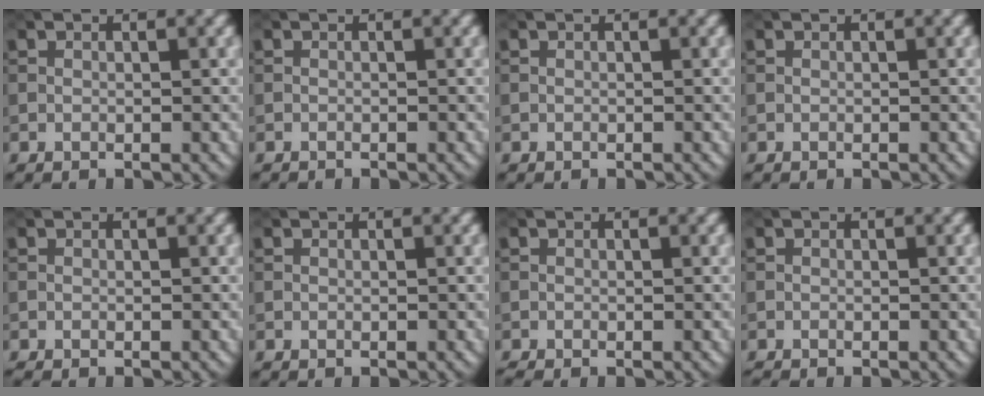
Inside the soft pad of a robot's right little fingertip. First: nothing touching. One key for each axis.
{"total": 0.9, "fx": -0.9, "fy": -0.2, "fz": 0.0, "tx": -0.001, "ty": -0.010, "tz": -0.020}
{"total": 0.0}
{"total": 0.0}
{"total": 0.9, "fx": -0.8, "fy": 0.1, "fz": 0.5, "tx": -0.012, "ty": -0.007, "tz": -0.017}
{"total": 0.0}
{"total": 1.4, "fx": -1.2, "fy": 0.2, "fz": 0.7, "tx": -0.018, "ty": -0.009, "tz": -0.027}
{"total": 0.9, "fx": -0.9, "fy": -0.1, "fz": 0.2, "tx": -0.007, "ty": -0.008, "tz": -0.021}